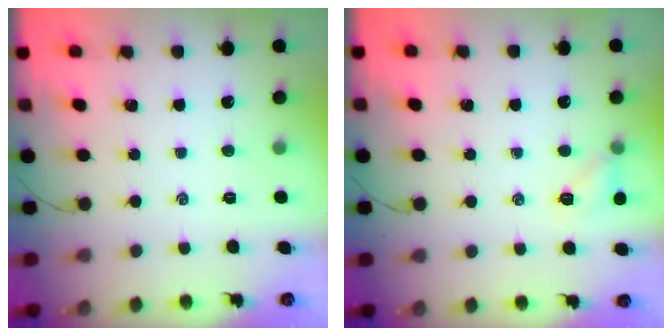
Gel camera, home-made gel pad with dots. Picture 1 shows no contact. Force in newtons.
{"total": 5.3, "press": 5.1, "slide": 1.3}